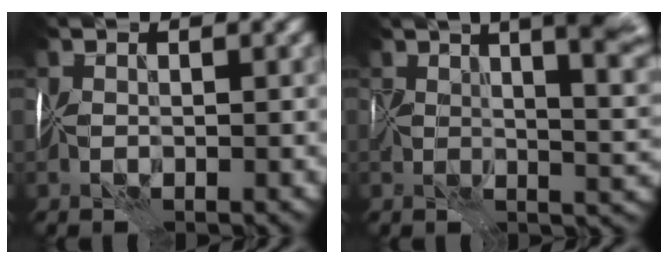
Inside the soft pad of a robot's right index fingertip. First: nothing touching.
{"total": 11.2, "force": [5.4, 4.0, 8.9], "torque": [-0.097, 0.029, 0.070]}